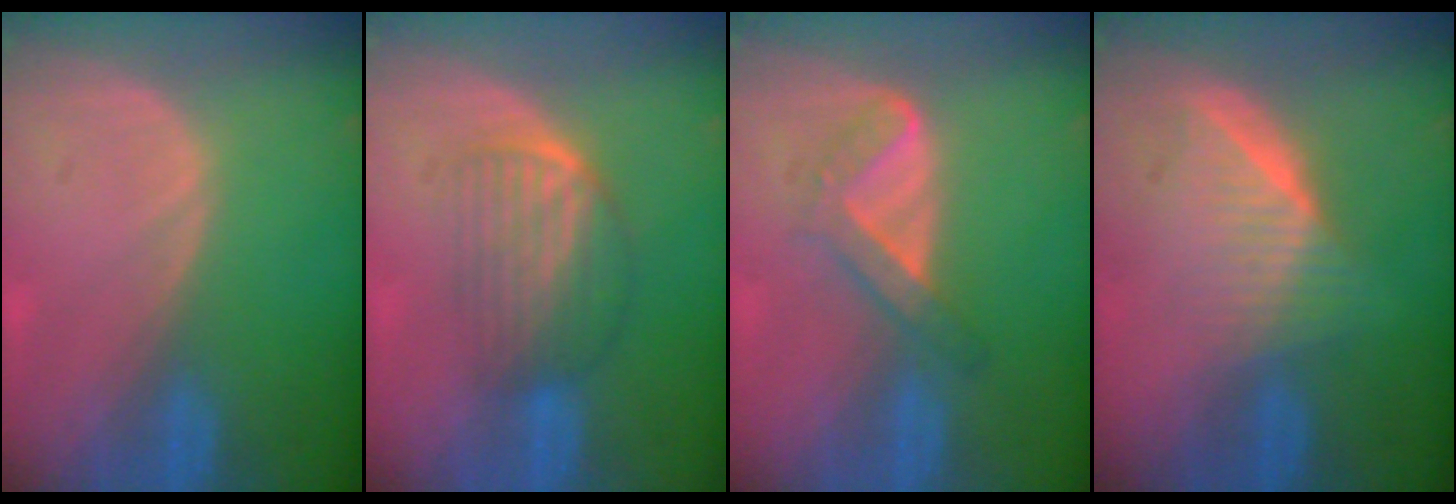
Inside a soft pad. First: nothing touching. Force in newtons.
{"total": 7.0, "press": 5.9, "slide": 3.7}
{"total": 4.5, "press": 4.4, "slide": 1.0}
{"total": 6.5, "press": 5.9, "slide": 2.9}